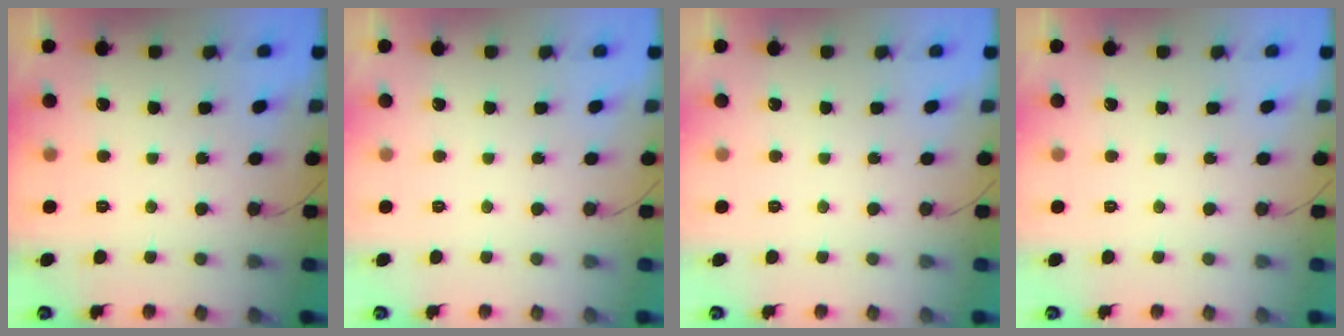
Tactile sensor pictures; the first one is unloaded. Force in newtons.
{"total": 0.0}
{"total": 0.0}
{"total": 0.0}